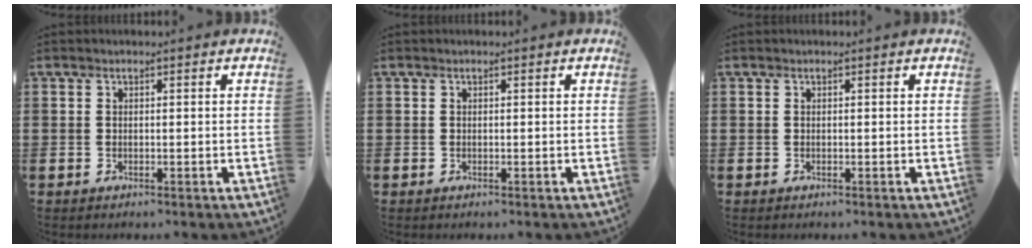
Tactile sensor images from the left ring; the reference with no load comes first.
{"total": 0.0}
{"total": 0.0}